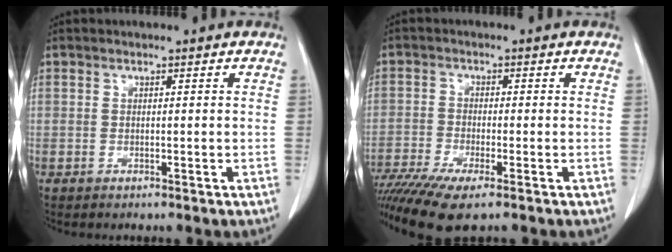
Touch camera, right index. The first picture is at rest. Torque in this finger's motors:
{"motor_torque": [1.10, -1.04, 0.47, 0.13]}